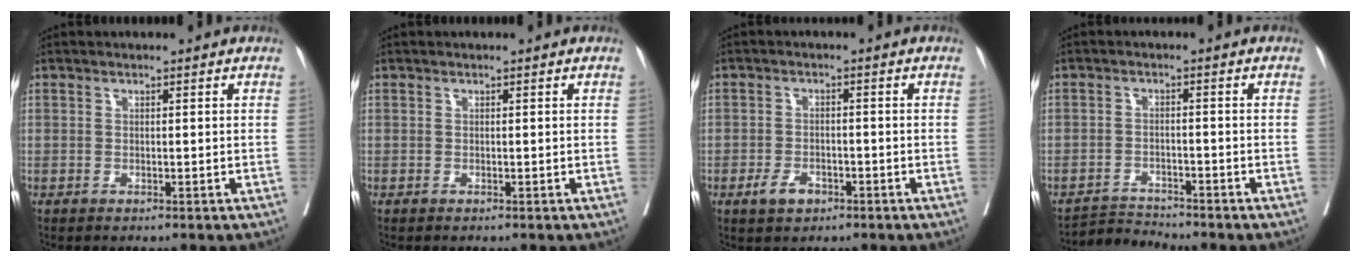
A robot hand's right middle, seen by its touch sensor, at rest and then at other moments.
{"total": 0.0}
{"total": 3.3, "force": [-1.9, 2.0, 1.8], "torque": [-0.035, 0.002, -0.026]}
{"total": 3.6, "force": [-3.2, -0.7, -1.4], "torque": [0.028, -0.008, -0.053]}